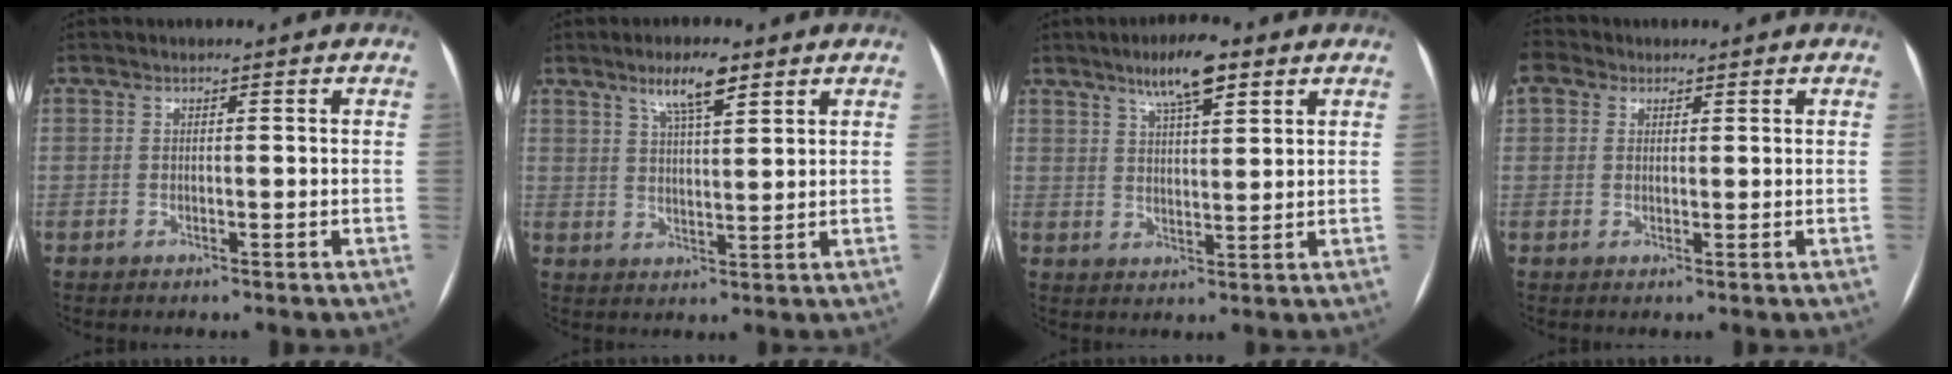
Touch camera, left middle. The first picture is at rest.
{"total": 6.1, "force": [4.0, 1.1, 4.5], "torque": [-0.085, 0.005, 0.069]}
{"total": 7.3, "force": [4.7, 1.6, 5.3], "torque": [-0.096, 0.008, 0.079]}
{"total": 1.7, "force": [1.2, 1.2, 0.2], "torque": [-0.008, 0.014, 0.025]}